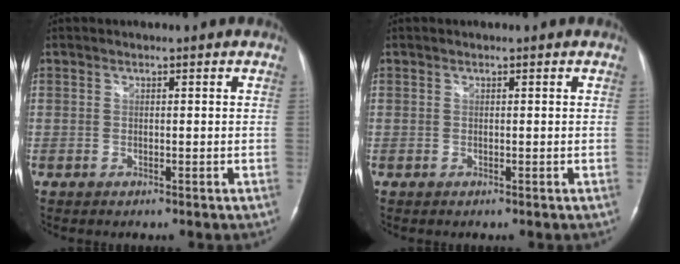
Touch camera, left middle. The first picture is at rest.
{"total": 0.0}